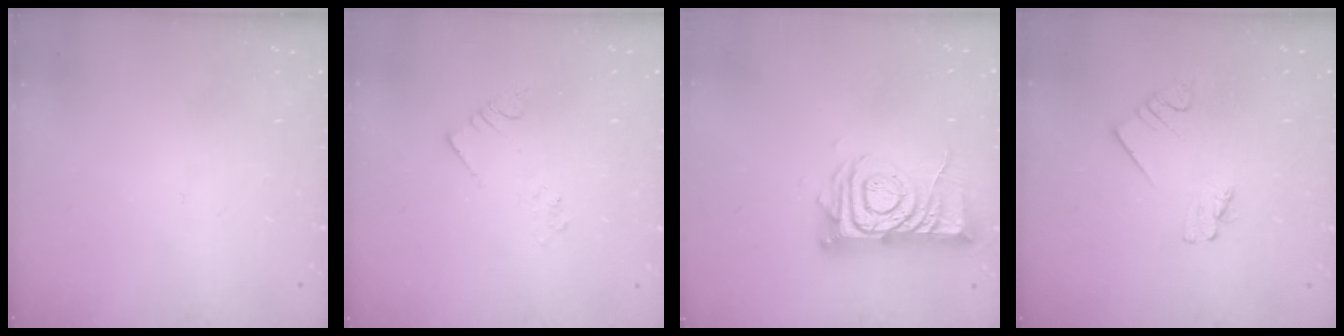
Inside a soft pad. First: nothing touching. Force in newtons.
{"total": 2.2, "press": 2.2, "slide": 0.1}
{"total": 11.7, "press": 11.6, "slide": 1.0}
{"total": 2.0, "press": 2.0, "slide": 0.3}